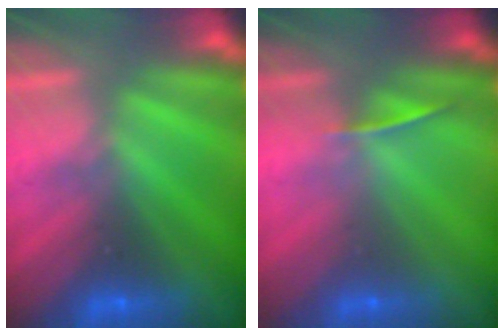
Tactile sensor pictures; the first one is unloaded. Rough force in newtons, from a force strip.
{"total": 1.3}